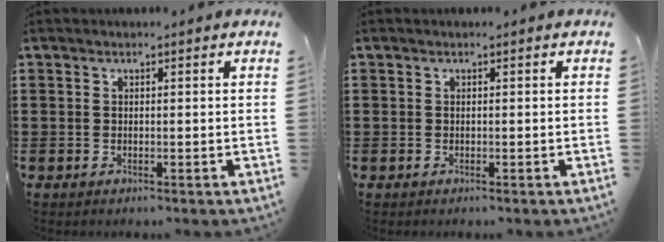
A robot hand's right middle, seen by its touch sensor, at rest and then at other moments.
{"total": 0.0}